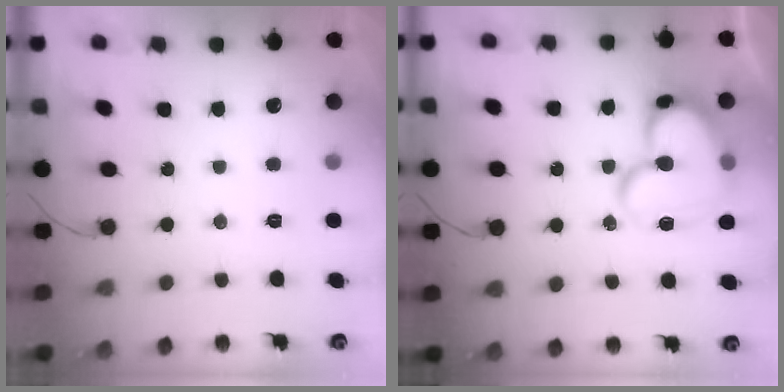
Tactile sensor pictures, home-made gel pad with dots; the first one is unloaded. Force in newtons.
{"total": 19.0, "press": 18.9, "slide": 2.0}